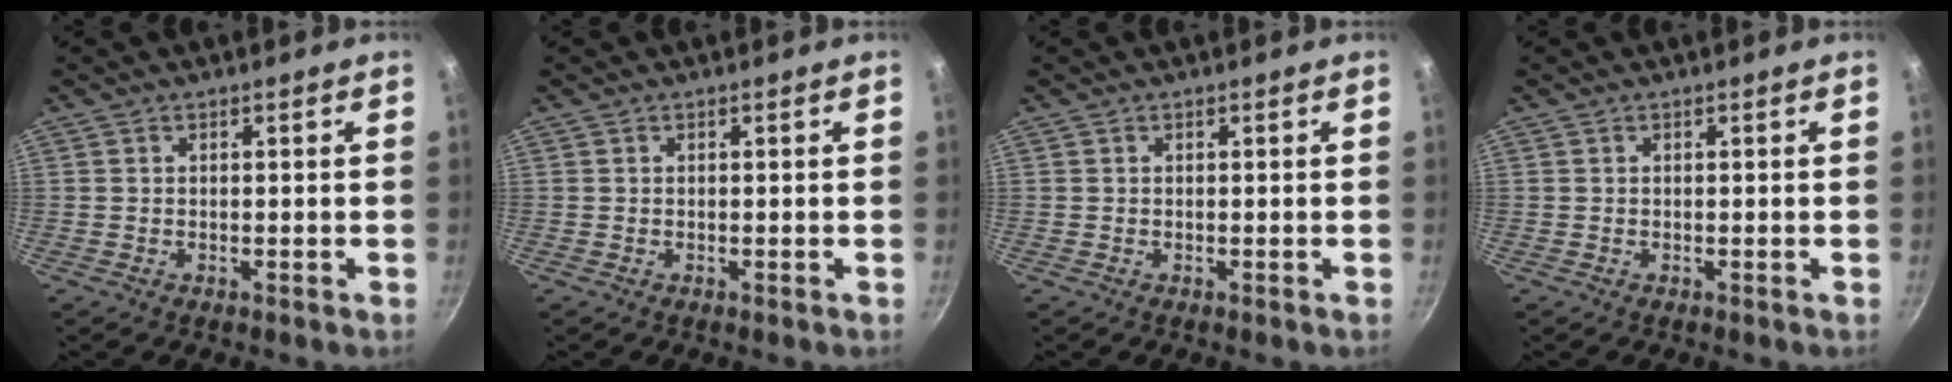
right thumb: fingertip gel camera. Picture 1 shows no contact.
{"total": 0.0}
{"total": 0.0}
{"total": 0.0}